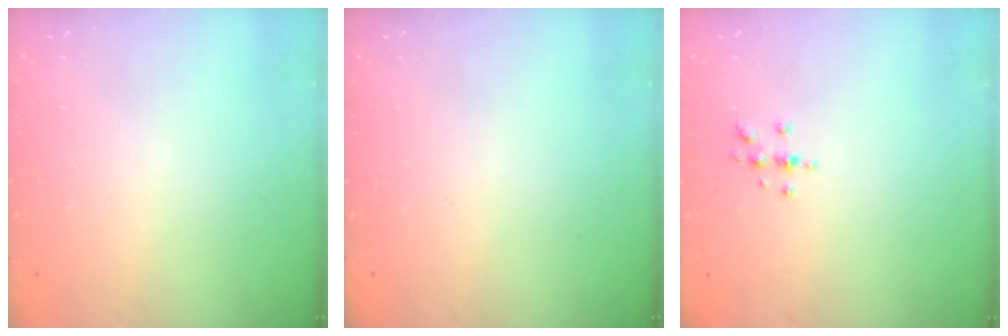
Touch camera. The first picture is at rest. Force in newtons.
{"total": 0.0}
{"total": 3.9, "press": 3.8, "slide": 0.5}